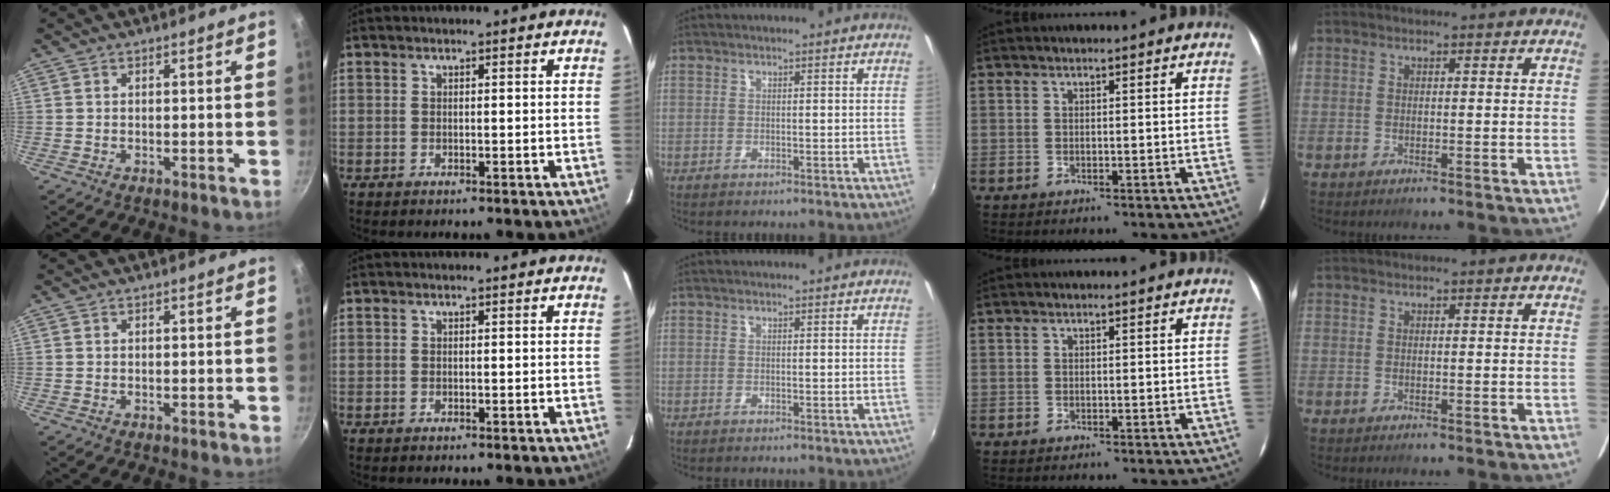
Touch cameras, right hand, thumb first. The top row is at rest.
{}